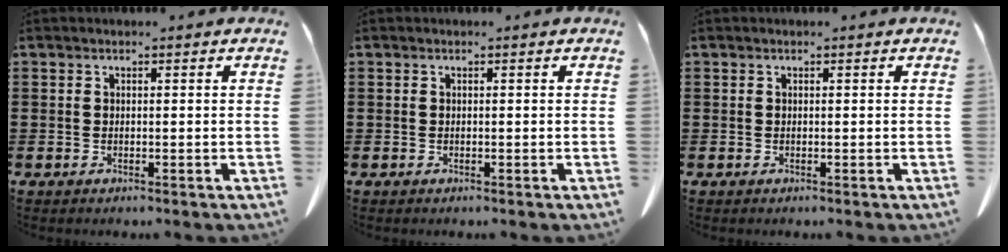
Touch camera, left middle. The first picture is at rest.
{"total": 0.0}
{"total": 0.0}